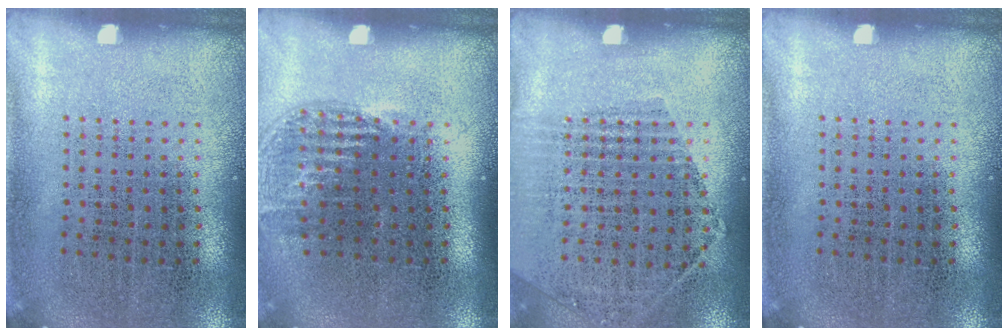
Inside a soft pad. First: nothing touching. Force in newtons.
{"total": 1.1, "press": 1.0, "slide": 0.6}
{"total": 1.1, "press": 1.1, "slide": 0.4}
{"total": 0.0}